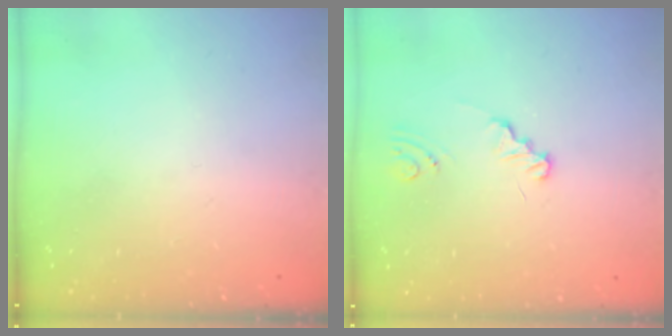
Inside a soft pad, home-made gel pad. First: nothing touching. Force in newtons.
{"total": 1.0, "press": 1.0, "slide": 0.1}